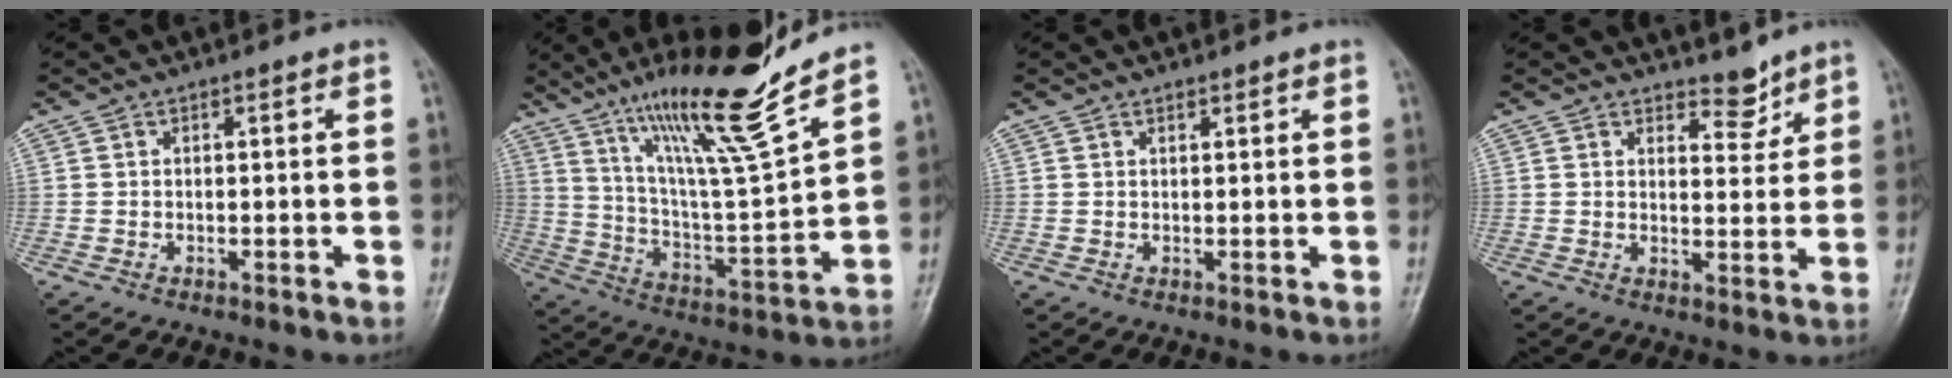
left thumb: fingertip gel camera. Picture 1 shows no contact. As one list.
[{"total": 19.7, "force": [14.3, 1.3, 13.6], "torque": [-0.204, -0.085, 0.251]}, {"total": 1.0, "force": [0.8, 0.4, 0.4], "torque": [-0.006, -0.005, 0.012]}, {"total": 4.0, "force": [3.4, 1.8, 1.1], "torque": [0.006, -0.030, 0.053]}]